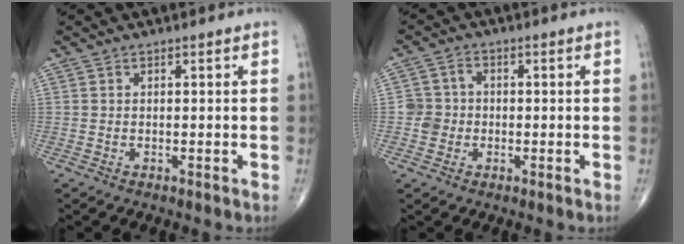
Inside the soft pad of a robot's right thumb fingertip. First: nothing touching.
{"total": 4.1, "force": [-0.8, 3.9, 1.1], "torque": [0.000, 0.011, -0.023]}